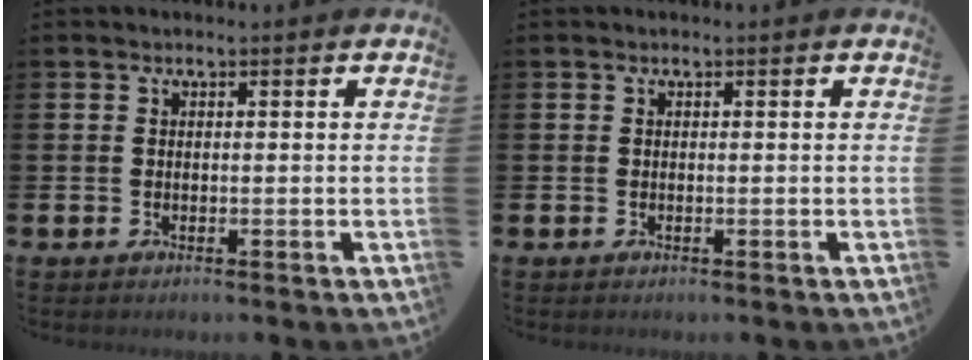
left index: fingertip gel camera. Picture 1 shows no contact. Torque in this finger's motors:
{"motor_torque": [0.00, 0.00, 0.00, 0.00]}